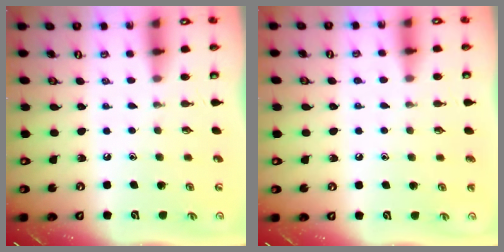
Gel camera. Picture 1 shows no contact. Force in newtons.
{"total": 2.9, "press": 2.9, "slide": 0.4}